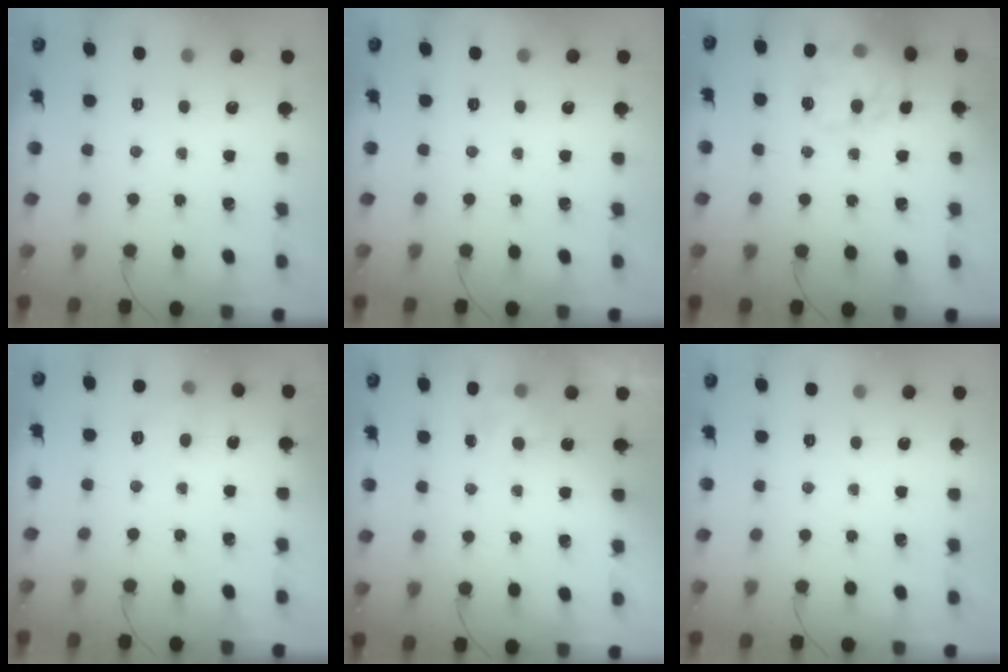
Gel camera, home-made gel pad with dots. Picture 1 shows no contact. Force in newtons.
{"total": 0.0}
{"total": 16.8, "press": 16.6, "slide": 2.2}
{"total": 7.7, "press": 7.6, "slide": 1.5}
{"total": 5.3, "press": 5.2, "slide": 1.1}
{"total": 0.0}